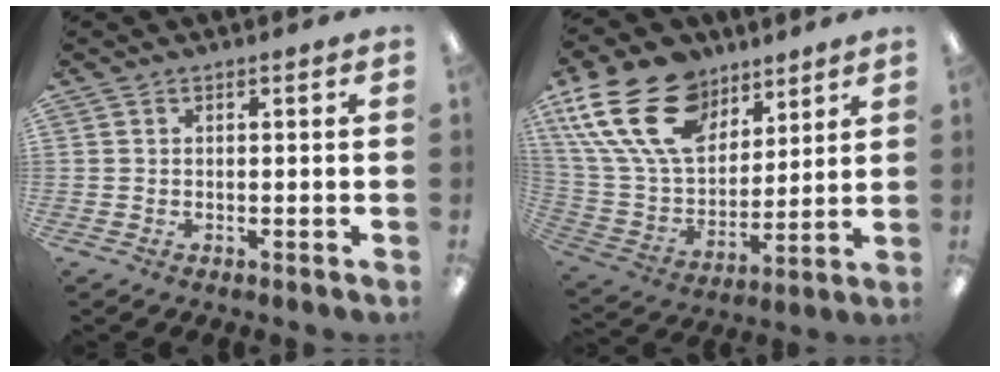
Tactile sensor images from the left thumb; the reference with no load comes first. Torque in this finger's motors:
{"motor_torque": [0.61, 0.65, 1.65, -1.15, 0.38]}